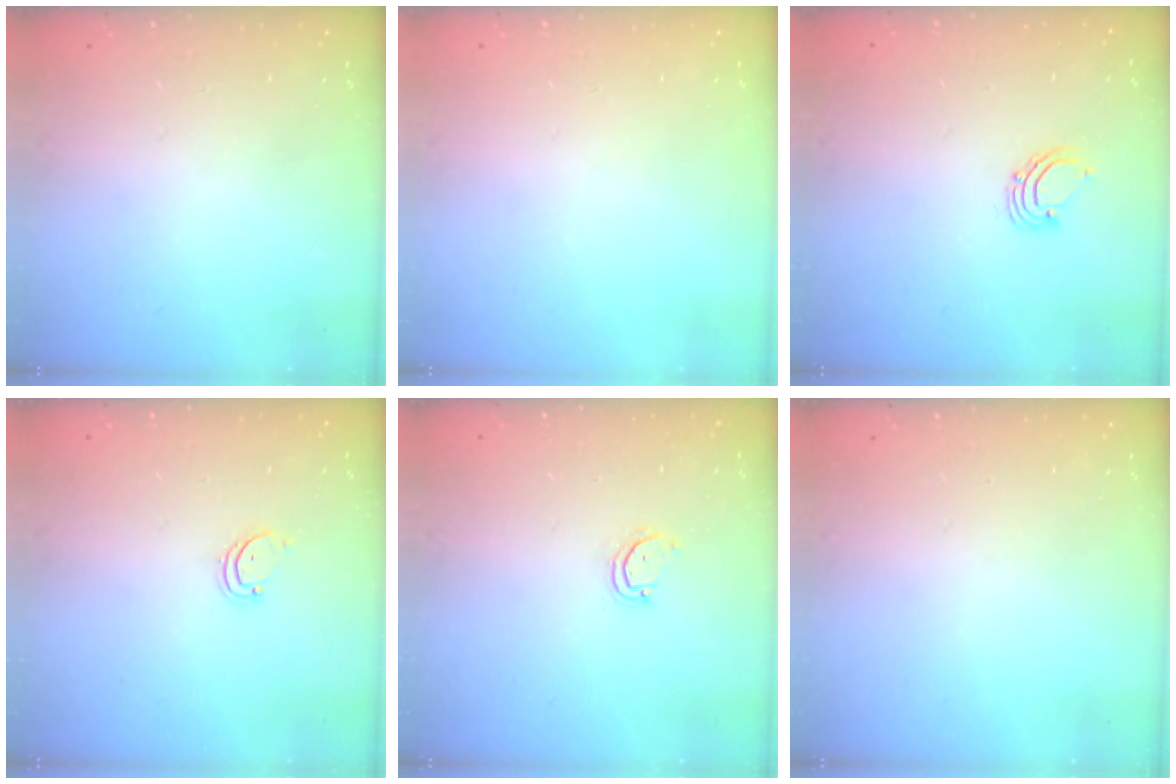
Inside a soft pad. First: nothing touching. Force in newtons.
{"total": 0.0}
{"total": 2.9, "press": 2.9, "slide": 0.2}
{"total": 1.9, "press": 1.9, "slide": 0.2}
{"total": 2.9, "press": 2.9, "slide": 0.3}
{"total": 0.0}